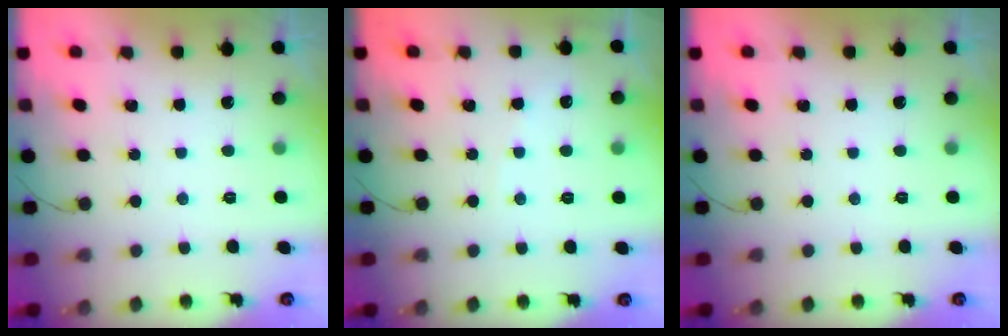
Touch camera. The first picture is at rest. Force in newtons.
{"total": 2.3, "press": 2.3, "slide": 0.4}
{"total": 0.0}